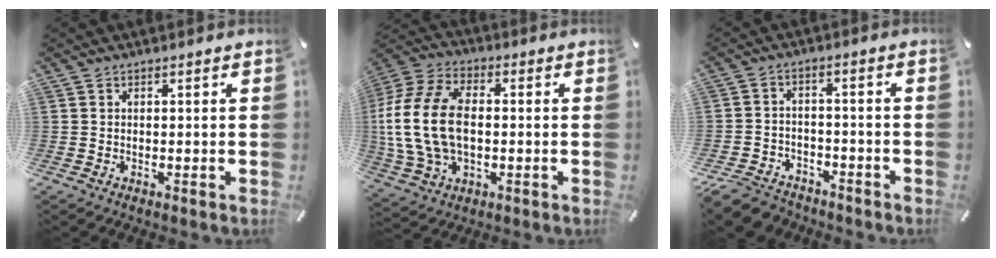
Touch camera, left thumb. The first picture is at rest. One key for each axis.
{"total": 17.1, "fx": -0.8, "fy": 11.6, "fz": 12.6, "tx": -0.287, "ty": 0.006, "tz": -0.017}
{"total": 6.7, "fx": -5.4, "fy": 3.5, "fz": 1.8, "tx": -0.041, "ty": 0.025, "tz": -0.106}